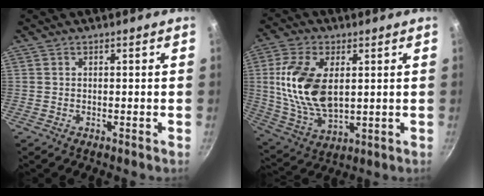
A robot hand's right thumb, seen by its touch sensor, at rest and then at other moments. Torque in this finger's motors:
{"motor_torque": [0.94, 0.99, 1.65, 0.07, 0.36]}